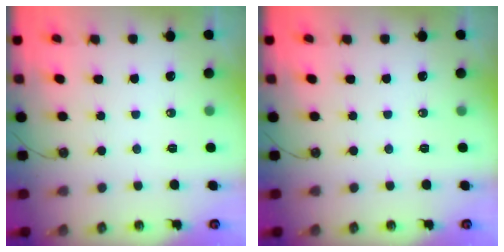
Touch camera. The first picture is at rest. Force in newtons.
{"total": 0.0}